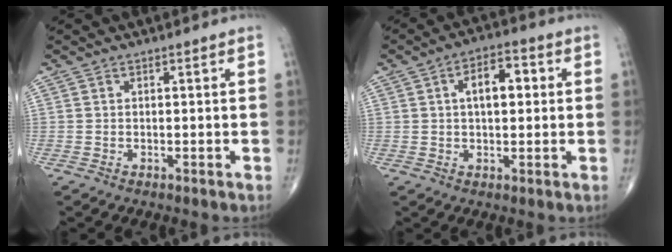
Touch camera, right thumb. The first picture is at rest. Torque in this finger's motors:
{"motor_torque": [0.14, 1.77, 0.91, 0.21, 0.03]}